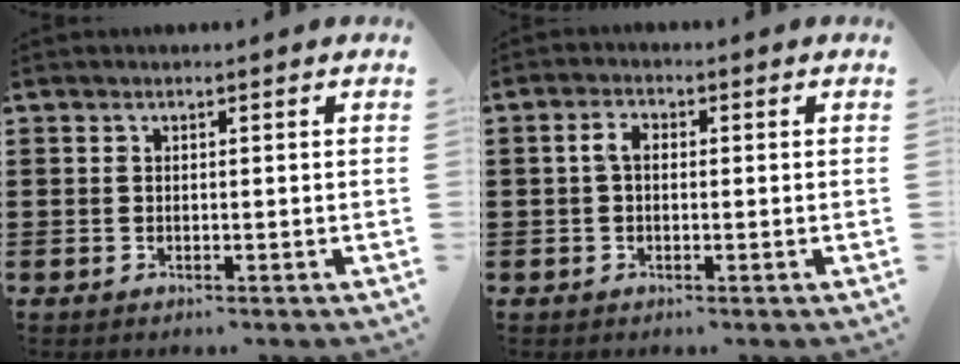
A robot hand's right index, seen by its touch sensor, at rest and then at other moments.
{"total": 3.0, "force": [0.2, 1.7, 2.4], "torque": [-0.055, 0.006, -0.001]}